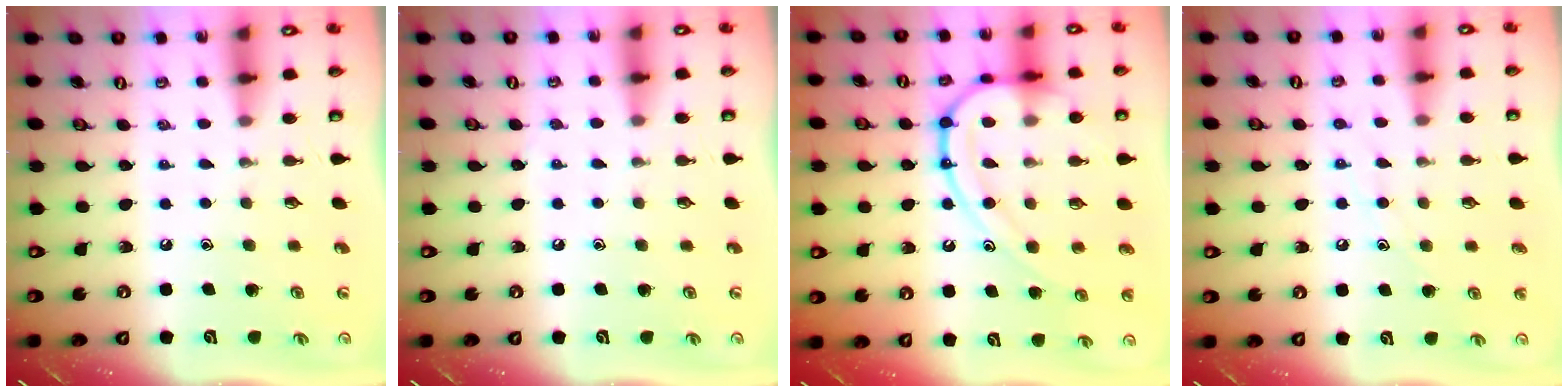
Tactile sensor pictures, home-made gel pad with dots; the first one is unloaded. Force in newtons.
{"total": 3.0, "press": 2.9, "slide": 0.3}
{"total": 17.4, "press": 17.4, "slide": 1.6}
{"total": 7.6, "press": 7.6, "slide": 0.3}